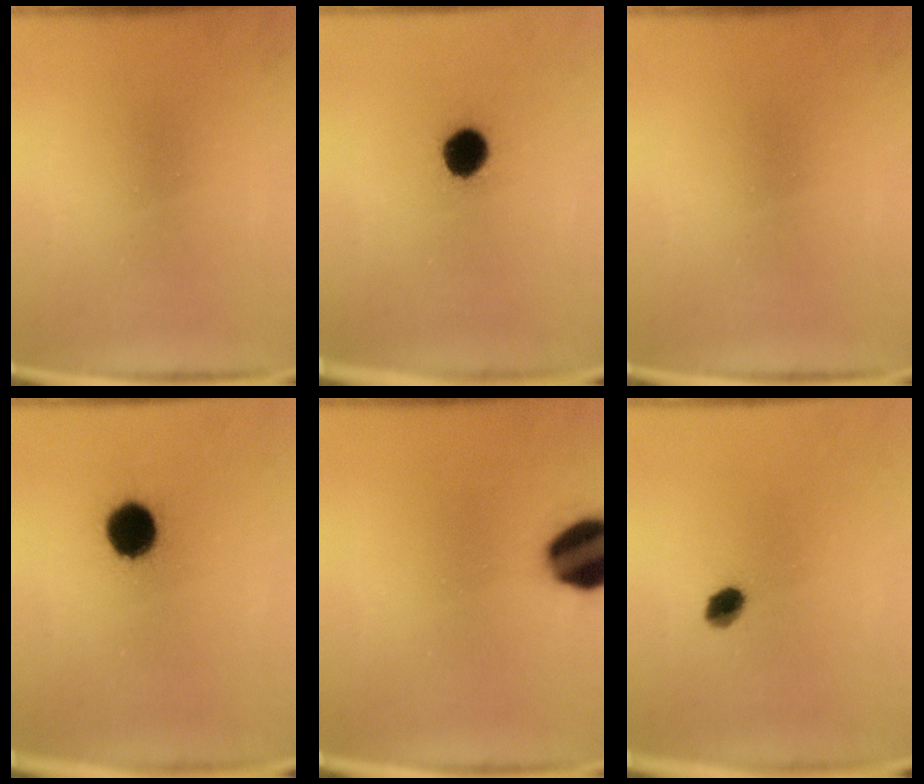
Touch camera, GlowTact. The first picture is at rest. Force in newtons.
{"total": 6.9}
{"total": 0.0}
{"total": 9.5}
{"total": 14.6}
{"total": 3.4}